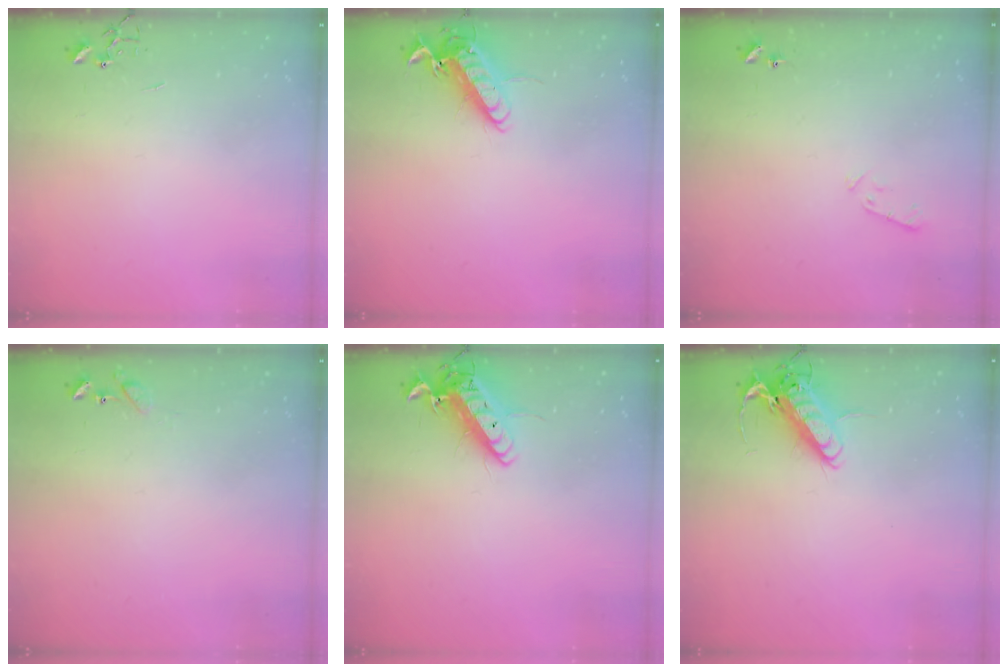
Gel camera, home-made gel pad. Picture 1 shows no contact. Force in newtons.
{"total": 13.5, "press": 13.5, "slide": 1.2}
{"total": 4.5, "press": 4.5, "slide": 0.4}
{"total": 6.7, "press": 6.6, "slide": 0.8}
{"total": 15.0, "press": 14.8, "slide": 2.4}
{"total": 13.3, "press": 13.1, "slide": 2.4}